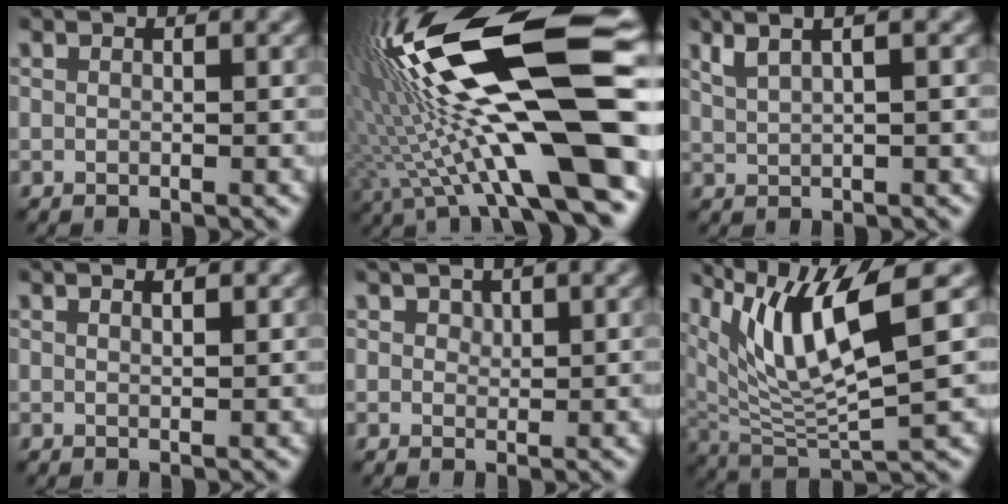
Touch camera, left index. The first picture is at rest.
{"total": 19.6, "force": [1.1, 4.4, 19.0], "torque": [-0.332, 0.022, 0.014]}
{"total": 4.0, "force": [2.6, 1.2, 2.8], "torque": [-0.042, 0.013, 0.032]}
{"total": 0.9, "force": [0.7, 0.2, 0.6], "torque": [-0.010, -0.001, 0.009]}
{"total": 1.1, "force": [0.8, 0.7, 0.4], "torque": [-0.008, -0.001, 0.014]}
{"total": 9.1, "force": [4.2, 2.3, 7.8], "torque": [-0.144, -0.006, 0.083]}